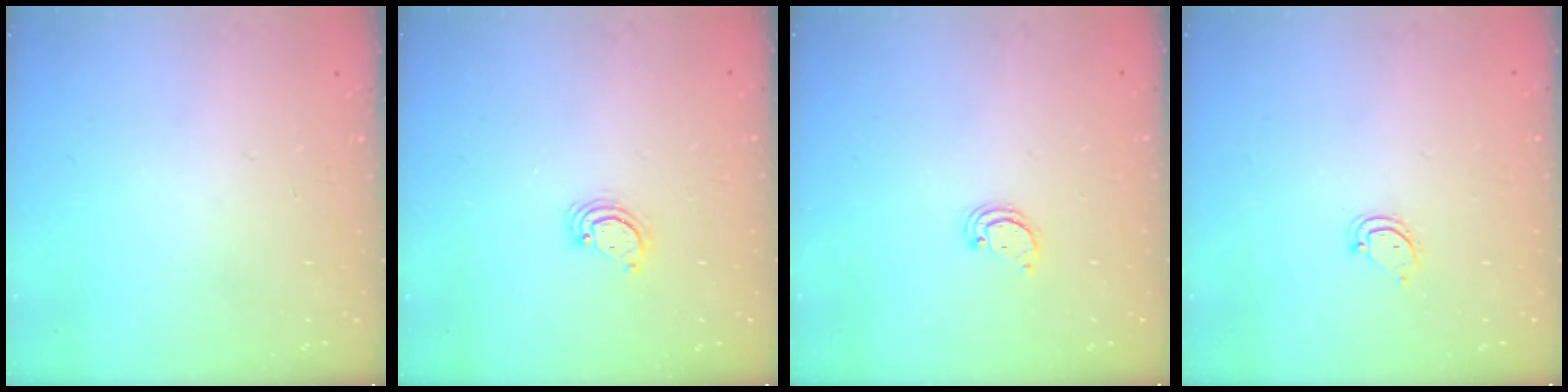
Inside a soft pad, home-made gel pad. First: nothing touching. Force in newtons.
{"total": 2.6, "press": 2.6, "slide": 0.3}
{"total": 2.2, "press": 2.2, "slide": 0.1}
{"total": 3.9, "press": 3.9, "slide": 0.3}